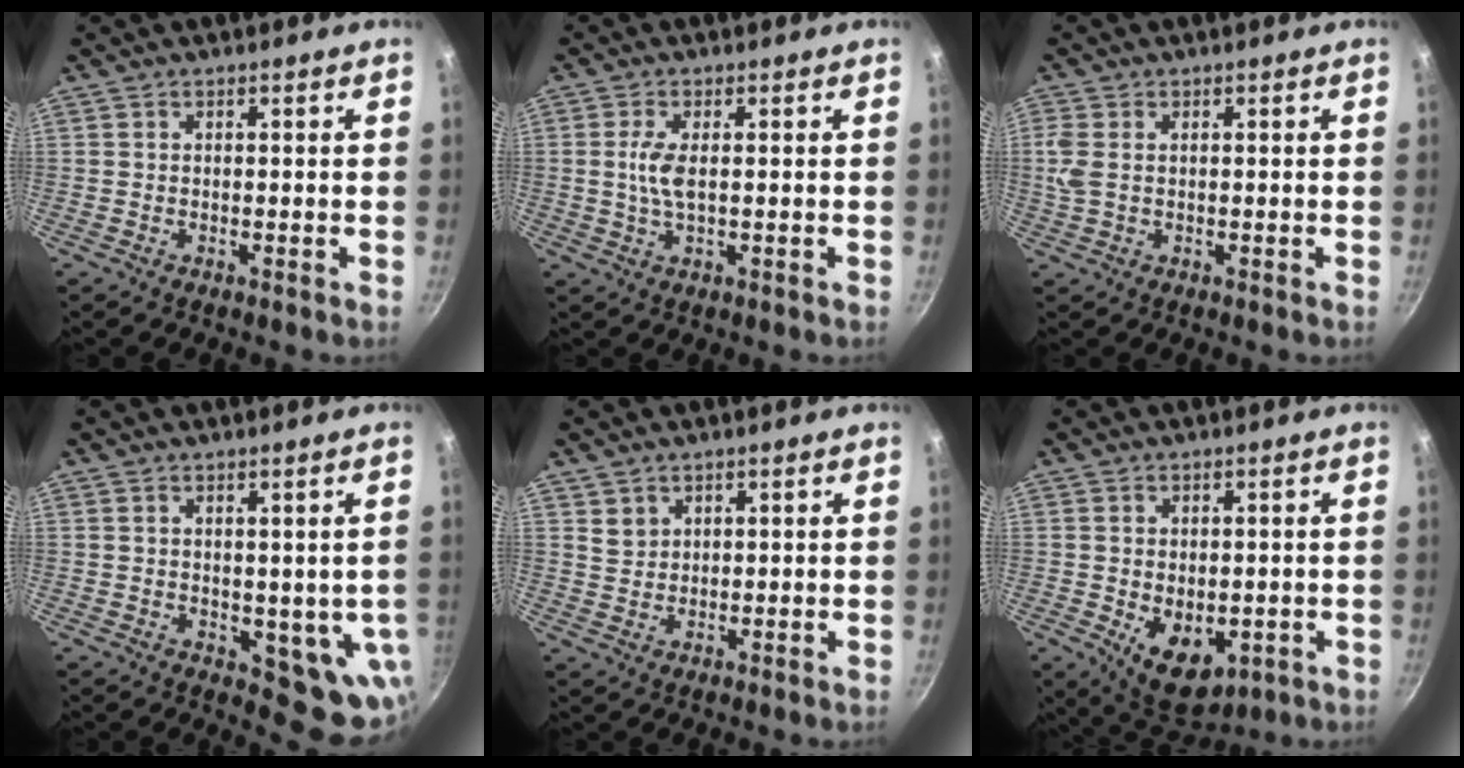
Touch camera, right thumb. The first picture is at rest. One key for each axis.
{"total": 4.5, "fx": 0.3, "fy": 1.6, "fz": 4.1, "tx": -0.097, "ty": -0.001, "tz": 0.005}
{"total": 4.0, "fx": 0.6, "fy": 2.4, "fz": 3.2, "tx": -0.076, "ty": 0.003, "tz": 0.012}
{"total": 9.5, "fx": 0.1, "fy": 4.8, "fz": 8.2, "tx": -0.070, "ty": -0.021, "tz": 0.012}
{"total": 2.5, "fx": 1.5, "fy": 2.0, "fz": 0.6, "tx": 0.005, "ty": 0.002, "tz": 0.033}
{"total": 9.1, "fx": -1.5, "fy": 5.8, "fz": 6.8, "tx": -0.083, "ty": -0.014, "tz": -0.003}